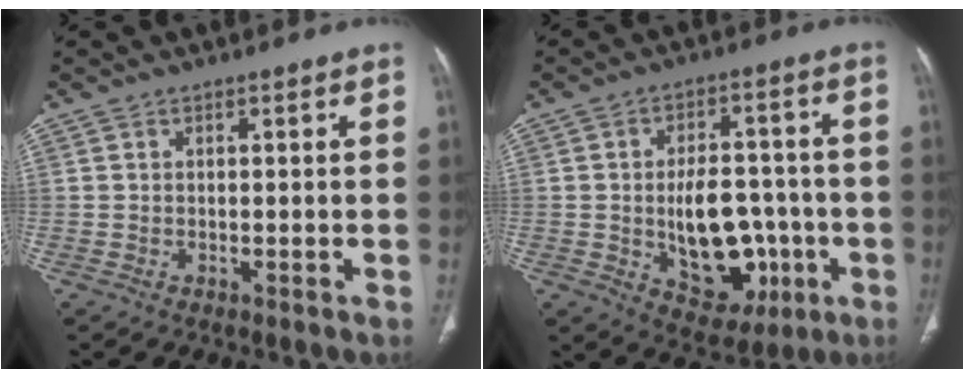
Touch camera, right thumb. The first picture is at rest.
{"total": 15.4, "force": [-3.0, 9.7, 11.6], "torque": [-0.135, 0.021, -0.025]}